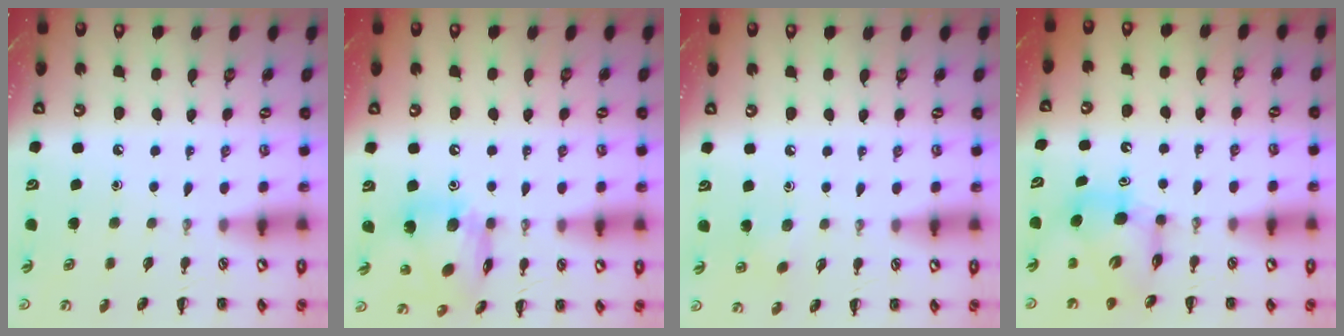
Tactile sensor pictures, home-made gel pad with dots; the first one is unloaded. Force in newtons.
{"total": 14.4, "press": 14.3, "slide": 1.7}
{"total": 3.1, "press": 3.0, "slide": 0.8}
{"total": 7.0, "press": 6.9, "slide": 1.0}